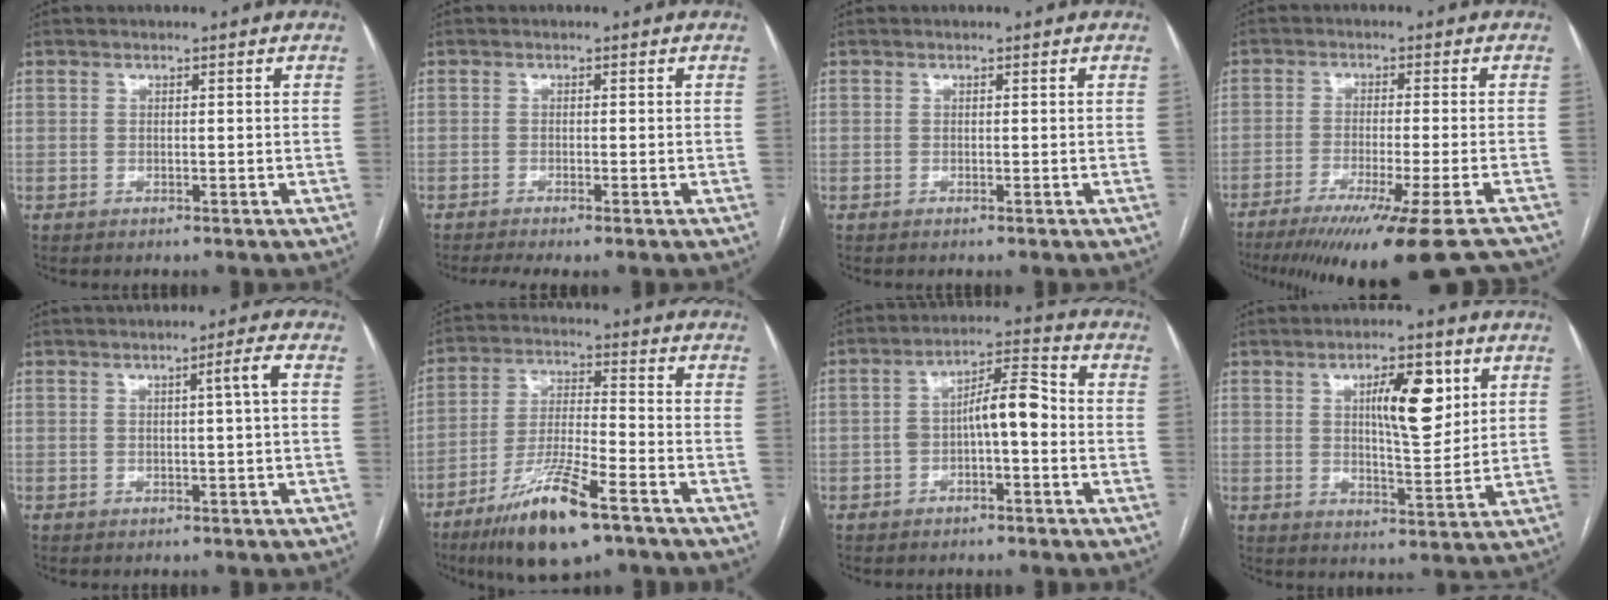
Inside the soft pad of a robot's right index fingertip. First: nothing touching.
{"total": 3.4, "force": [-2.6, 0.0, 2.3], "torque": [-0.034, -0.006, -0.041]}
{"total": 0.0}
{"total": 21.3, "force": [-18.2, -1.0, 10.9], "torque": [-0.106, -0.068, -0.260]}
{"total": 2.5, "force": [0.3, -0.7, 2.4], "torque": [-0.039, 0.002, 0.008]}
{"total": 13.8, "force": [-8.5, 2.1, 10.6], "torque": [-0.209, -0.025, -0.149]}
{"total": 7.5, "force": [-1.1, 2.2, 7.0], "torque": [-0.120, 0.033, -0.018]}
{"total": 9.0, "force": [3.3, 2.5, 8.0], "torque": [-0.130, 0.005, 0.057]}